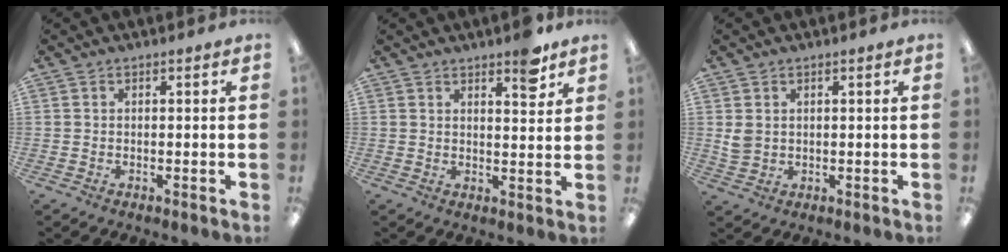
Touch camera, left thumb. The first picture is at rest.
{"total": 6.0, "force": [4.4, 1.9, 3.6], "torque": [-0.034, -0.029, 0.069]}
{"total": 3.2, "force": [1.2, 2.5, 1.5], "torque": [-0.023, -0.001, 0.022]}